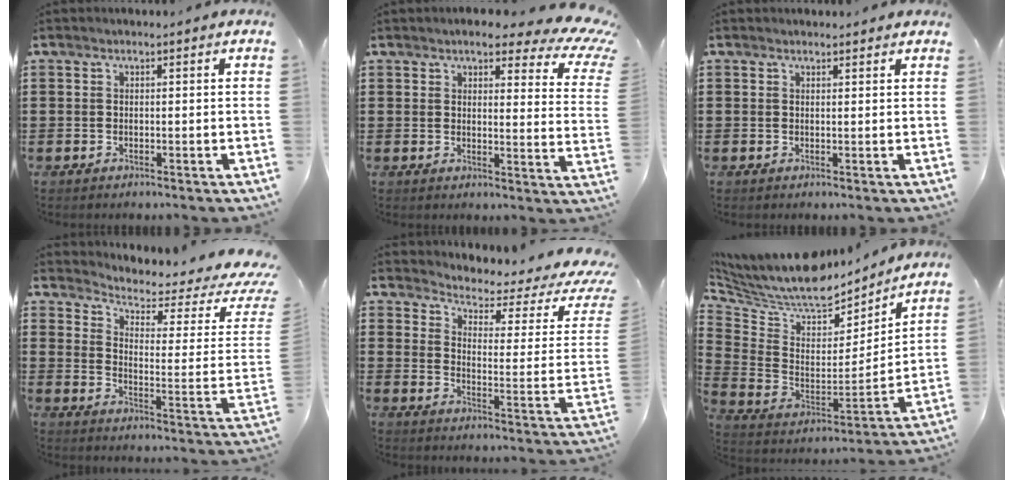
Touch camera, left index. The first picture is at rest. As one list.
[{"total": 6.1, "force": [4.6, 1.3, 3.7], "torque": [-0.065, -0.027, 0.074]}, {"total": 1.0, "force": [1.0, 0.3, 0.1], "torque": [-0.004, 0.001, 0.019]}, {"total": 3.5, "force": [2.5, 1.0, 2.3], "torque": [-0.047, -0.035, 0.032]}, {"total": 2.9, "force": [1.8, 0.9, 2.0], "torque": [-0.045, -0.026, 0.020]}, {"total": 7.5, "force": [6.6, 2.4, 2.8], "torque": [-0.092, -0.050, 0.112]}]